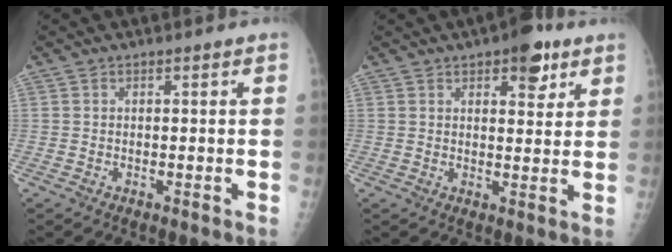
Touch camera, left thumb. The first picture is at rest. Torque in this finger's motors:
{"motor_torque": [1.03, 0.62, 0.79, -0.69, 0.00]}